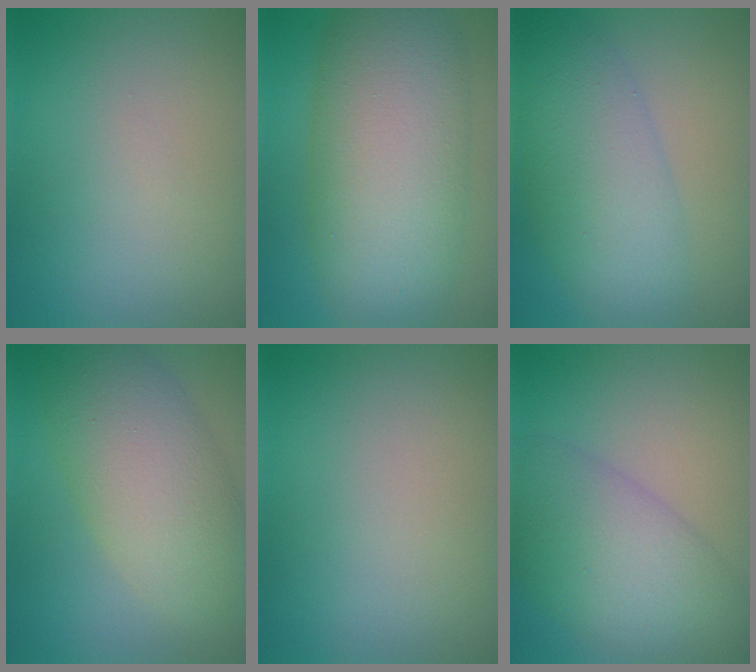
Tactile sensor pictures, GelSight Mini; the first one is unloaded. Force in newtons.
{"total": 12.0, "press": 12.0, "slide": 0.3}
{"total": 7.1, "press": 7.1, "slide": 0.1}
{"total": 8.5, "press": 8.5, "slide": 0.4}
{"total": 0.0}
{"total": 8.0, "press": 8.0, "slide": 0.1}